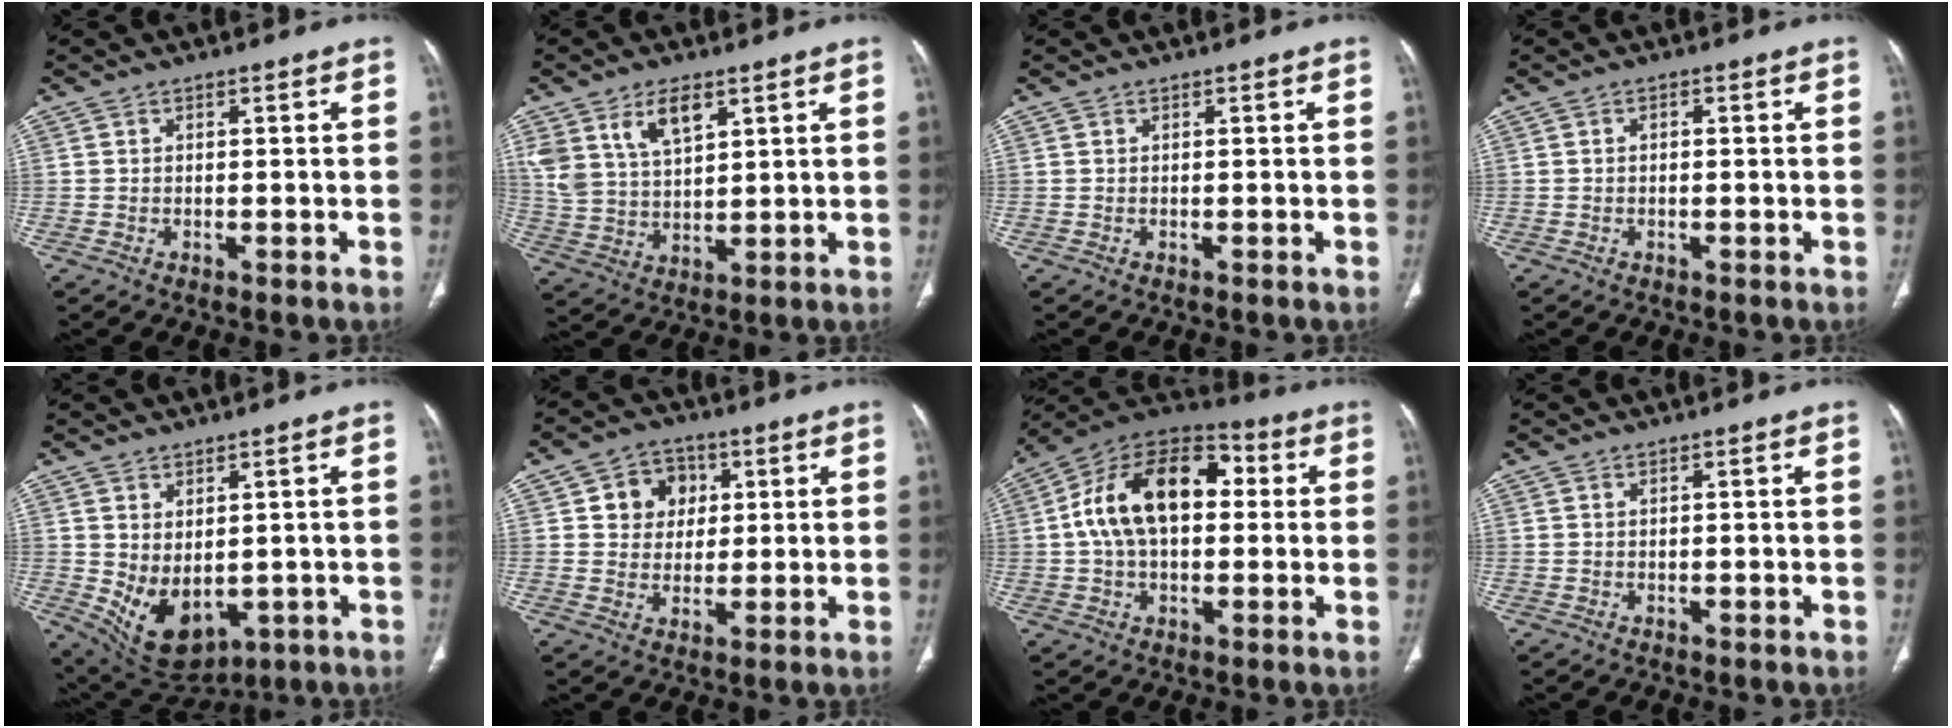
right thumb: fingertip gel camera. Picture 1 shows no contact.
{"total": 10.1, "force": [5.4, 5.3, 6.6], "torque": [-0.119, -0.019, 0.115]}
{"total": 0.0}
{"total": 0.8, "force": [0.0, 0.6, 0.6], "torque": [-0.008, 0.002, -0.002]}
{"total": 10.0, "force": [-0.9, 6.3, 7.7], "torque": [-0.115, -0.007, 0.019]}
{"total": 8.1, "force": [2.3, 7.0, 3.4], "torque": [-0.012, -0.002, 0.036]}
{"total": 19.1, "force": [2.6, 11.7, 14.9], "torque": [-0.237, 0.038, 0.036]}
{"total": 0.0}